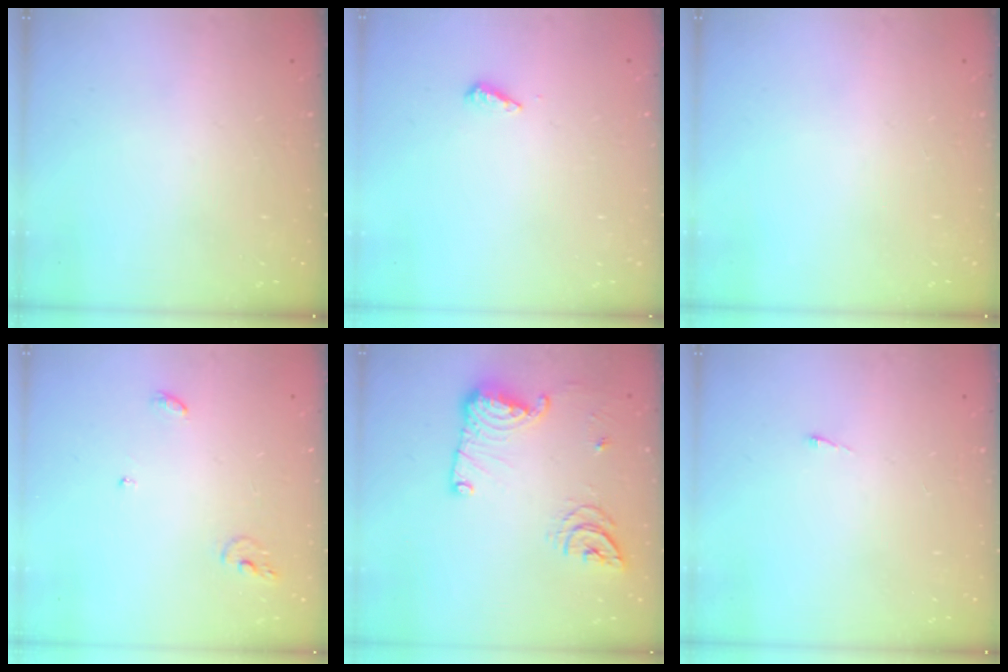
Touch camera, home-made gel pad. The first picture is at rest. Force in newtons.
{"total": 4.3, "press": 4.2, "slide": 0.6}
{"total": 0.0}
{"total": 5.4, "press": 5.4, "slide": 0.2}
{"total": 14.3, "press": 14.2, "slide": 1.4}
{"total": 2.7, "press": 2.7, "slide": 0.4}